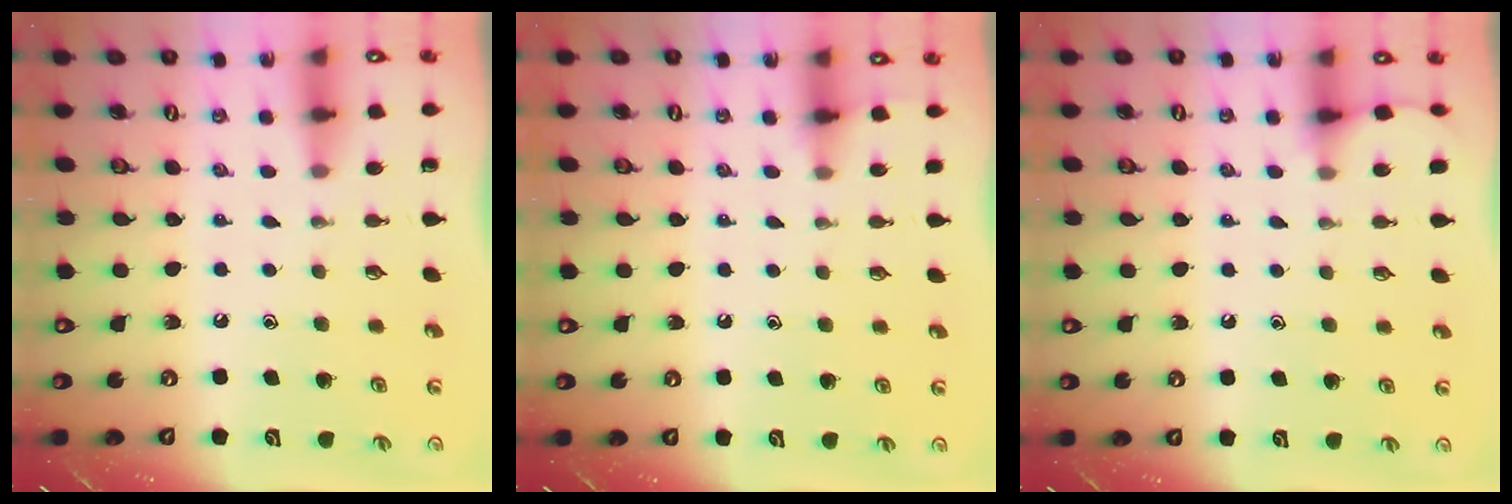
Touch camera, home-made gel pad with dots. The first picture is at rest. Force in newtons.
{"total": 3.6, "press": 3.5, "slide": 0.4}
{"total": 3.8, "press": 3.8, "slide": 0.5}